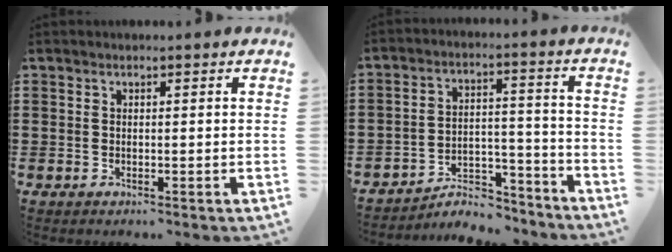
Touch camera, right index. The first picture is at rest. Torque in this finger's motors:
{"motor_torque": [0.66, -0.95, -0.16, -0.21]}